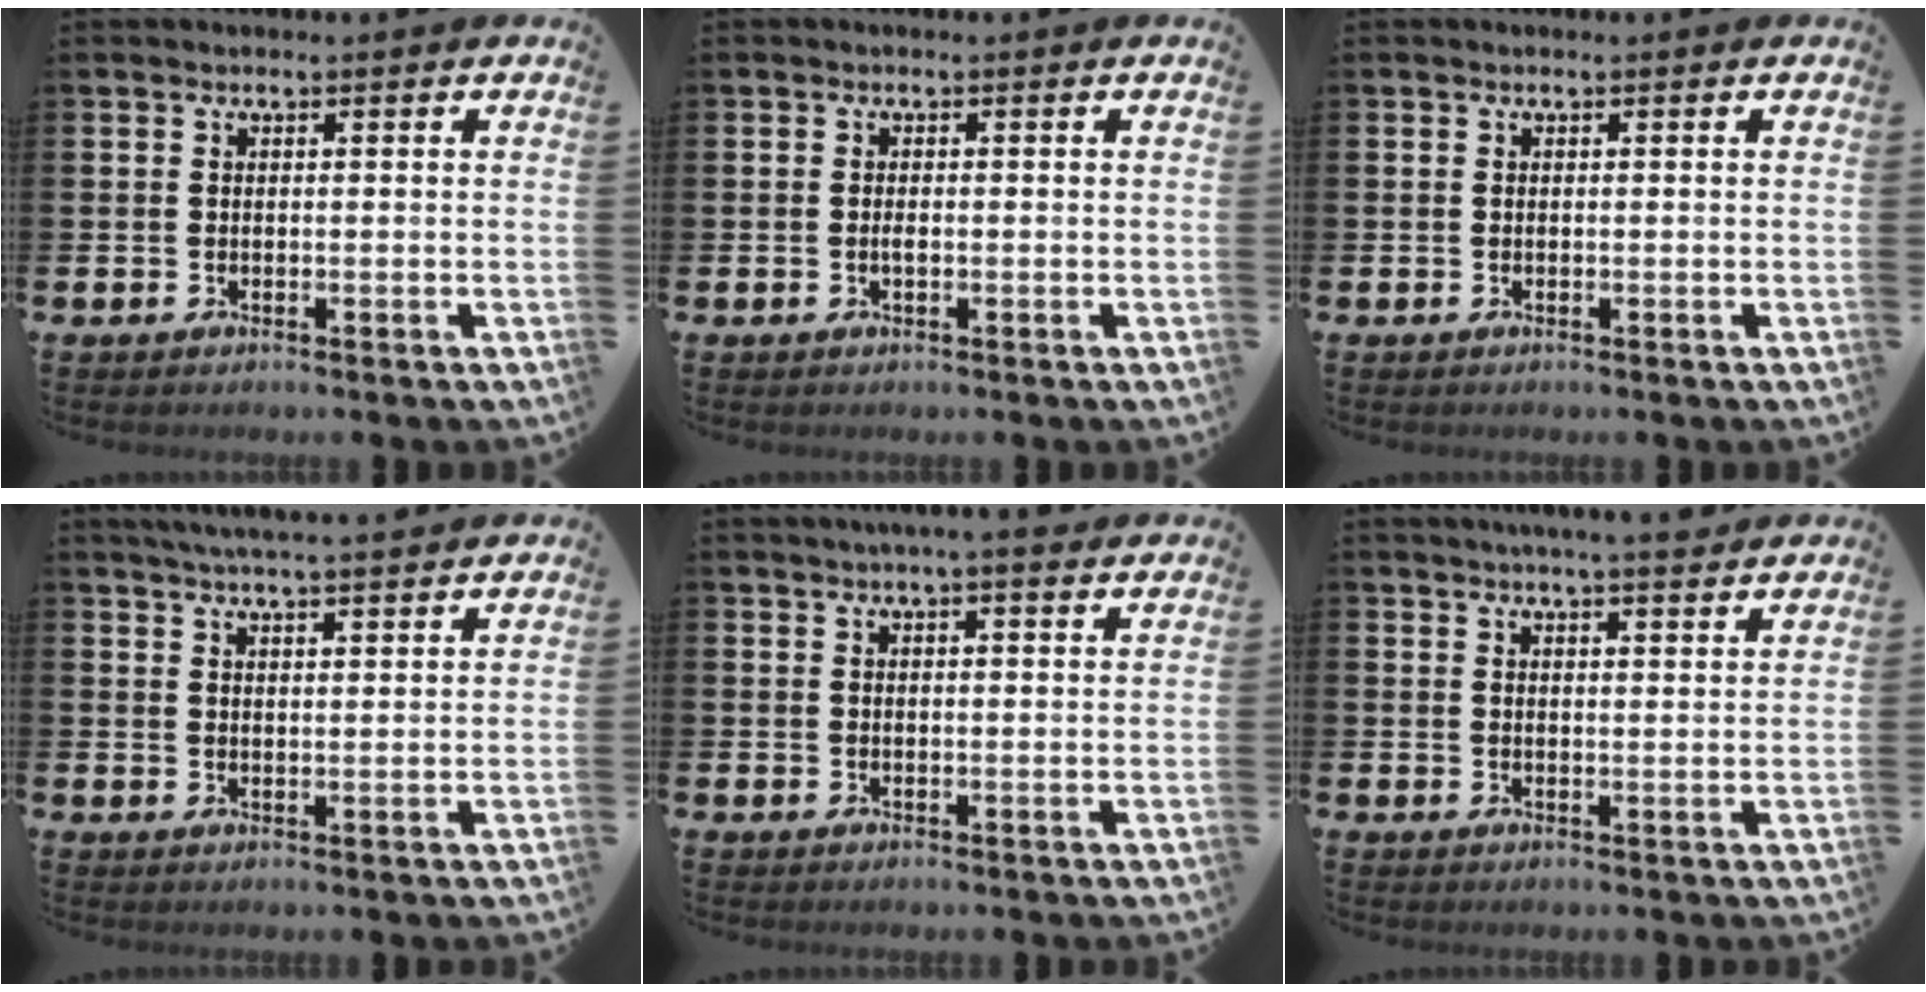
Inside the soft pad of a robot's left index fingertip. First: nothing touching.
{"total": 0.8, "force": [-0.2, 0.3, 0.7], "torque": [-0.014, -0.001, -0.004]}
{"total": 0.0}
{"total": 4.7, "force": [4.6, -0.3, 1.0], "torque": [-0.029, -0.016, 0.081]}
{"total": 3.6, "force": [3.3, -0.1, 1.5], "torque": [-0.028, -0.011, 0.056]}
{"total": 4.7, "force": [4.5, -0.4, 1.3], "torque": [-0.027, -0.019, 0.078]}